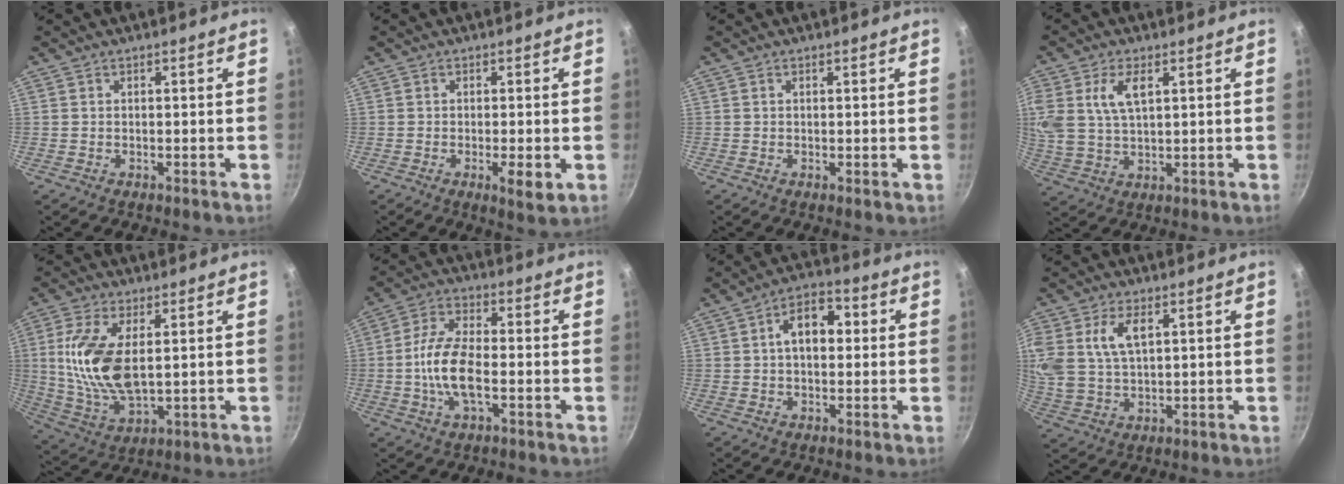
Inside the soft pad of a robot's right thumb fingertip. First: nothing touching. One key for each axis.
{"total": 4.2, "fx": -1.2, "fy": 1.0, "fz": 3.9, "tx": -0.063, "ty": -0.010, "tz": -0.019}
{"total": 0.6, "fx": 0.0, "fy": 0.2, "fz": 0.6, "tx": -0.008, "ty": -0.003, "tz": -0.001}
{"total": 10.1, "fx": 3.4, "fy": 5.4, "fz": 7.8, "tx": -0.171, "ty": 0.000, "tz": 0.074}
{"total": 14.7, "fx": 2.0, "fy": 7.1, "fz": 12.7, "tx": -0.265, "ty": -0.014, "tz": 0.051}
{"total": 11.0, "fx": -1.9, "fy": 4.9, "fz": 9.6, "tx": -0.195, "ty": 0.021, "tz": -0.040}
{"total": 8.4, "fx": 1.2, "fy": 5.1, "fz": 6.5, "tx": -0.089, "ty": 0.023, "tz": 0.010}
{"total": 11.8, "fx": 3.7, "fy": 6.7, "fz": 8.9, "tx": -0.198, "ty": -0.001, "tz": 0.081}